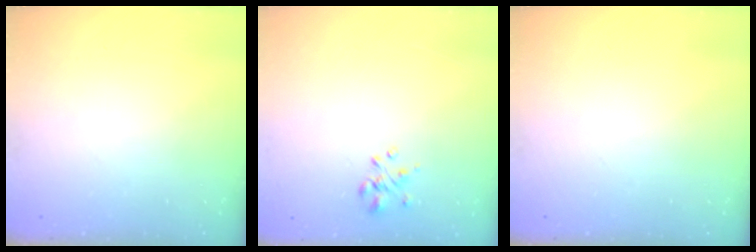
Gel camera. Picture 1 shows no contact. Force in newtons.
{"total": 1.9, "press": 1.8, "slide": 0.6}
{"total": 0.0}